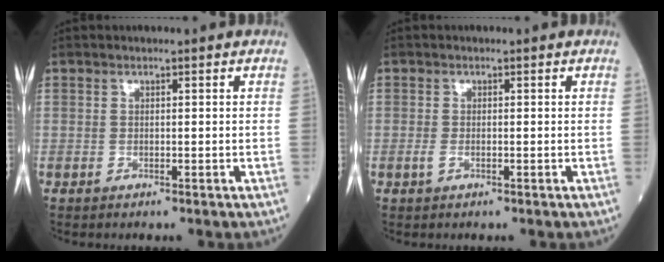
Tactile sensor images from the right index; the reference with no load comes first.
{"total": 1.1, "force": [-0.3, 0.4, 0.9], "torque": [-0.022, -0.001, -0.007]}